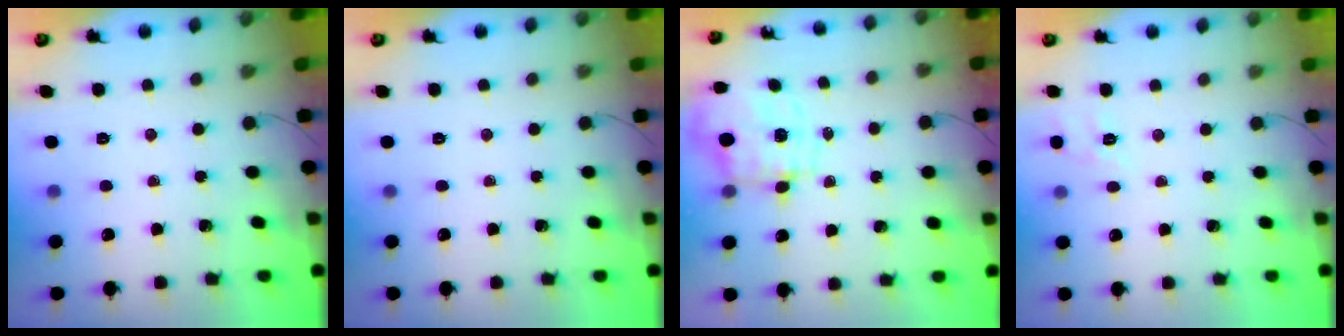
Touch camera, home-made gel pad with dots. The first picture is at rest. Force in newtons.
{"total": 0.0}
{"total": 3.7, "press": 3.5, "slide": 1.3}
{"total": 9.9, "press": 9.7, "slide": 1.7}